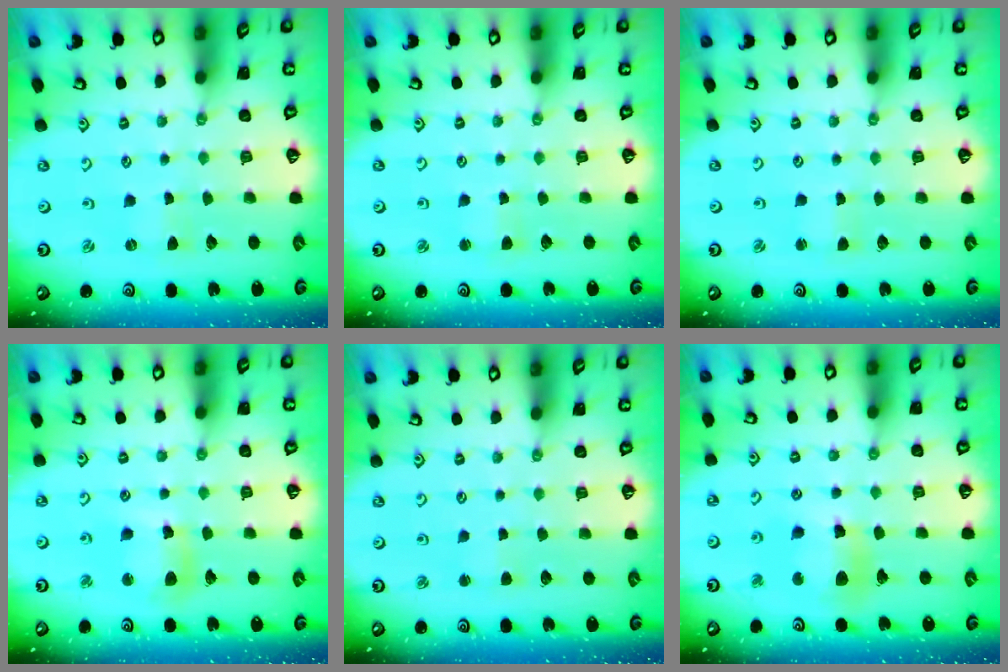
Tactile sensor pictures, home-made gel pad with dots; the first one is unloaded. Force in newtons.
{"total": 2.7, "press": 2.7, "slide": 0.2}
{"total": 1.4, "press": 1.4, "slide": 0.1}
{"total": 9.9, "press": 9.8, "slide": 1.0}
{"total": 2.5, "press": 2.5, "slide": 0.4}
{"total": 11.6, "press": 11.5, "slide": 1.4}